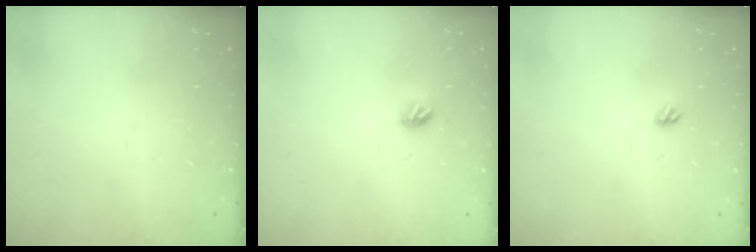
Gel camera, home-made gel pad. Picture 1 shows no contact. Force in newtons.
{"total": 5.8, "press": 5.8, "slide": 0.7}
{"total": 3.5, "press": 3.4, "slide": 0.7}